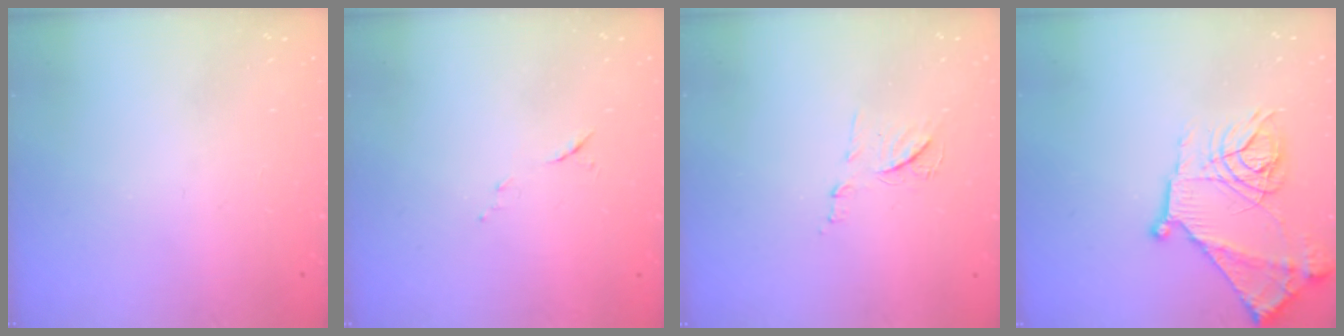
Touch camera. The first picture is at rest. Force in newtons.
{"total": 5.5, "press": 5.4, "slide": 1.1}
{"total": 7.6, "press": 7.6, "slide": 0.6}
{"total": 16.5, "press": 16.5, "slide": 1.3}